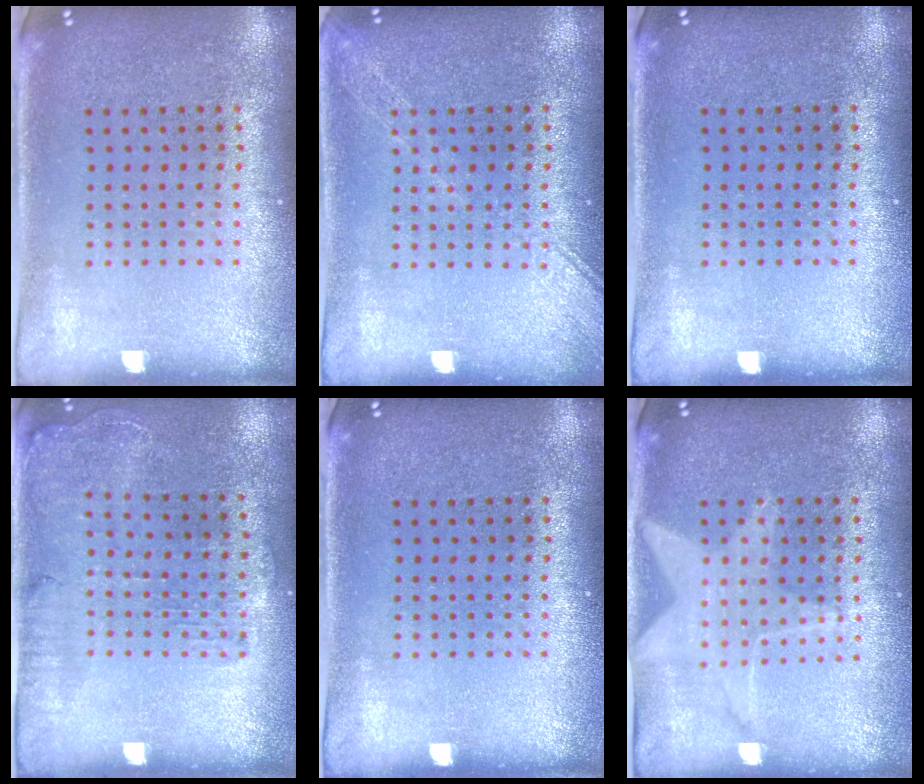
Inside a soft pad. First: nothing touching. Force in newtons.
{"total": 2.4, "press": 2.3, "slide": 0.4}
{"total": 0.0}
{"total": 1.4, "press": 1.3, "slide": 0.5}
{"total": 0.0}
{"total": 1.5, "press": 1.5, "slide": 0.4}